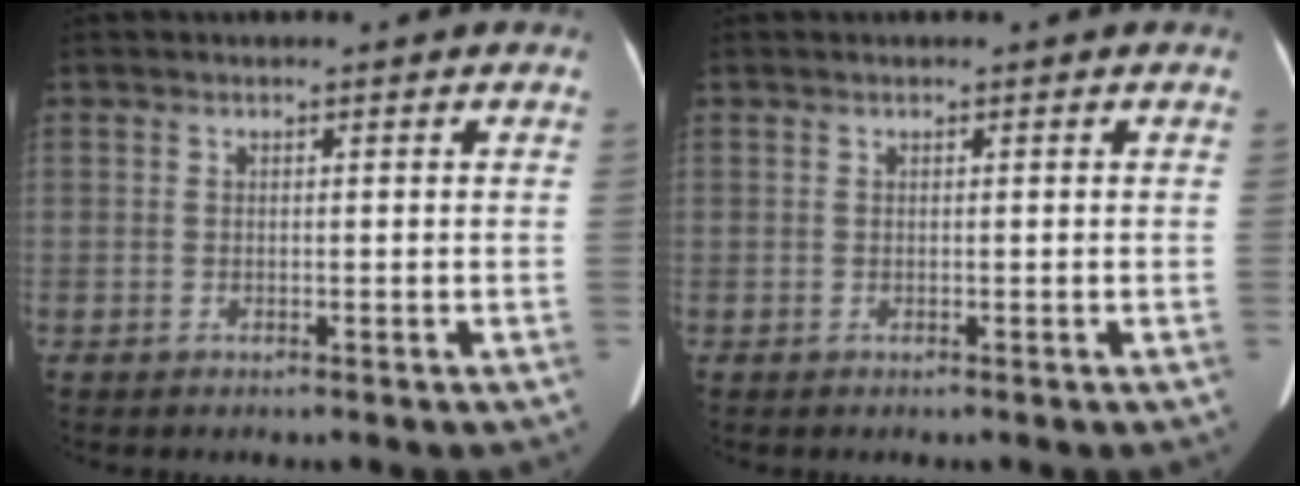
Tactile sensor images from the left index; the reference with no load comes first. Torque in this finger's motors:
{"motor_torque": [0.05, -0.01, 0.00, 0.01]}